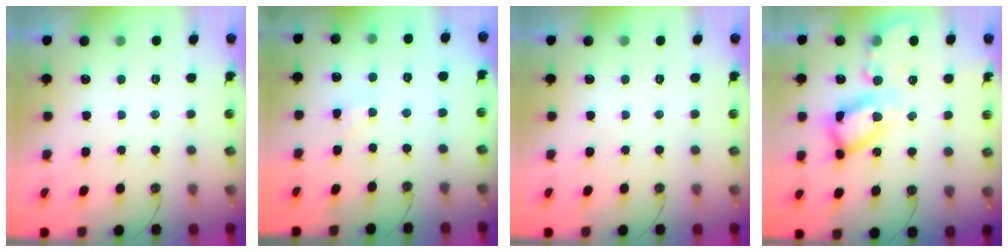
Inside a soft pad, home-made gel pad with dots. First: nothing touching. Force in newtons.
{"total": 1.9, "press": 1.9, "slide": 0.1}
{"total": 0.0}
{"total": 13.6, "press": 13.6, "slide": 1.2}